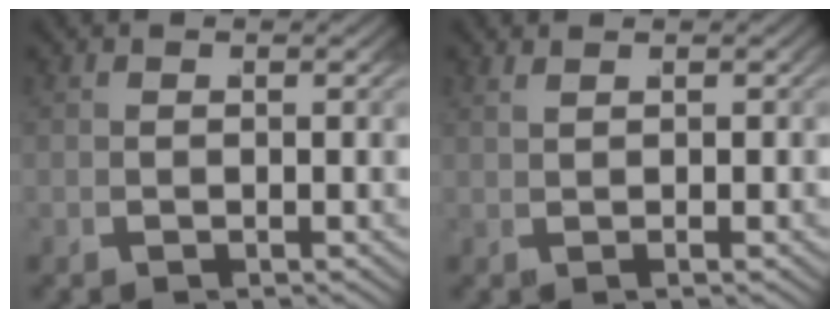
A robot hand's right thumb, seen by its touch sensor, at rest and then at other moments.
{"total": 1.0, "force": [0.8, -0.4, 0.5], "torque": [-0.007, 0.011, 0.015]}